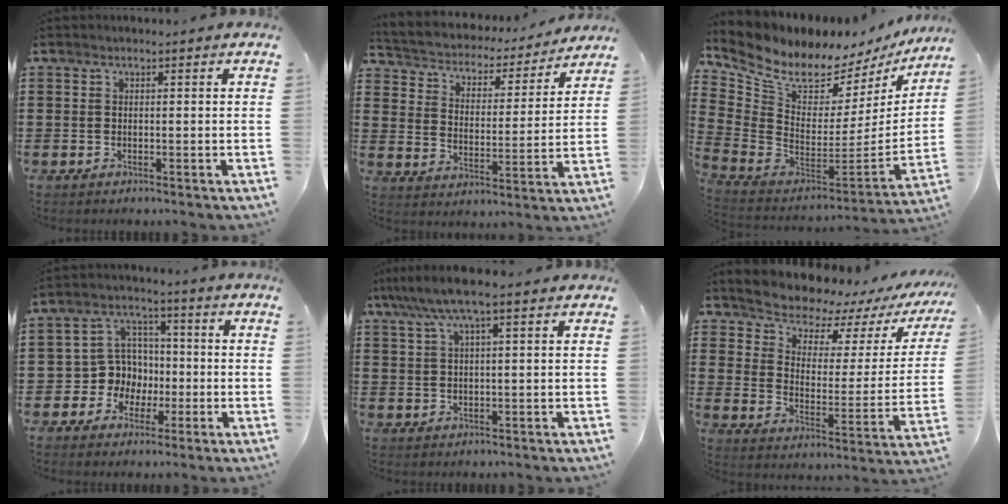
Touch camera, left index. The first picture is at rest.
{"total": 3.2, "force": [3.1, 0.9, 0.1], "torque": [-0.025, -0.031, 0.043]}
{"total": 7.0, "force": [5.6, 3.2, 2.7], "torque": [-0.095, -0.056, 0.098]}
{"total": 7.3, "force": [-0.7, 7.1, 1.7], "torque": [-0.074, 0.001, -0.012]}
{"total": 5.5, "force": [3.1, 0.6, 4.5], "torque": [-0.094, 0.003, 0.053]}
{"total": 5.8, "force": [5.5, 1.7, 0.8], "torque": [-0.046, -0.051, 0.091]}